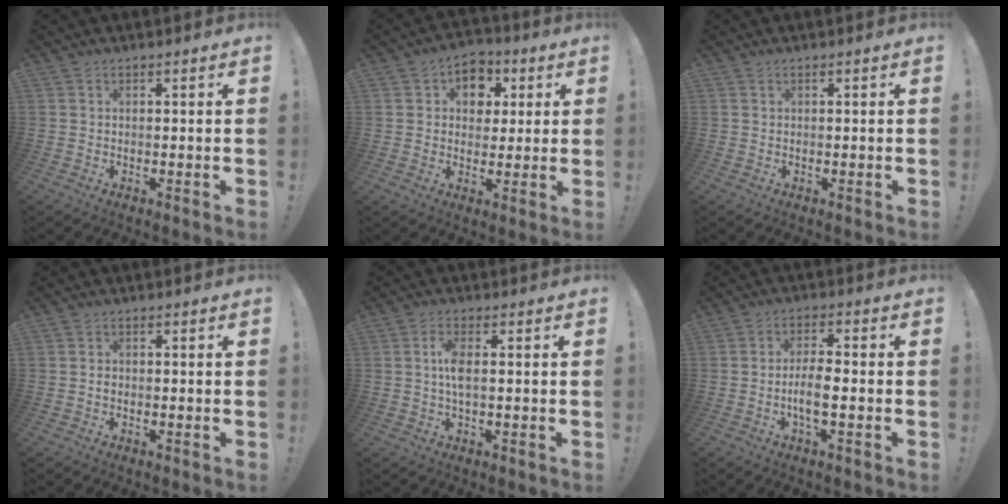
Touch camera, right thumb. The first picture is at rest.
{"total": 8.6, "force": [2.2, 7.3, 3.9], "torque": [-0.043, -0.004, 0.044]}
{"total": 0.0}
{"total": 0.8, "force": [-0.4, 0.6, 0.3], "torque": [-0.005, 0.004, -0.007]}
{"total": 5.3, "force": [0.5, 1.7, 5.0], "torque": [-0.103, -0.003, 0.003]}
{"total": 6.9, "force": [-1.9, 1.9, 6.3], "torque": [-0.131, 0.000, -0.036]}